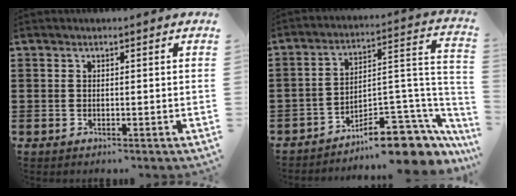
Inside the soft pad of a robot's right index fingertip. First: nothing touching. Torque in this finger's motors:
{"motor_torque": [0.19, -0.32, -0.65, -0.21]}